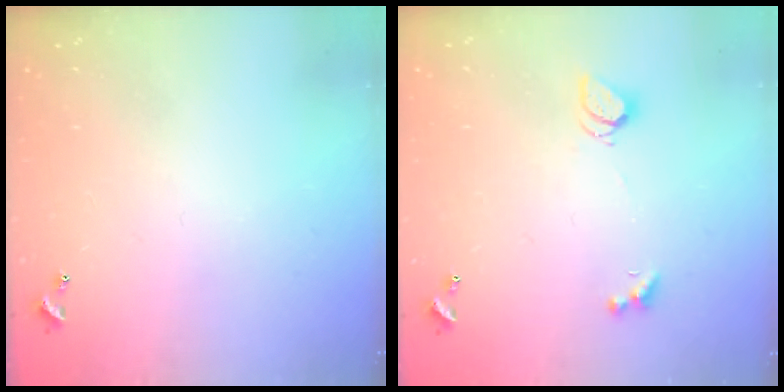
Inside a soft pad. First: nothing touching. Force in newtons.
{"total": 2.0, "press": 1.9, "slide": 0.5}